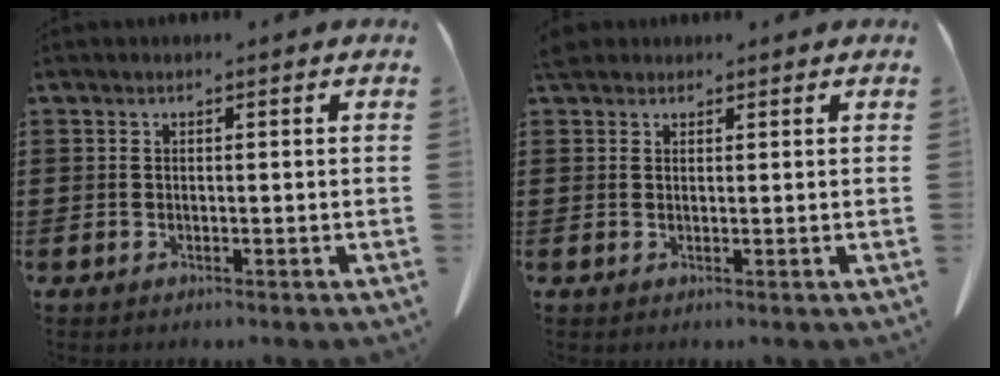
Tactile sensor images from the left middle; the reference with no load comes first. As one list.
[{"total": 2.1, "force": [1.8, 1.0, 0.6], "torque": [-0.020, 0.006, 0.035]}]